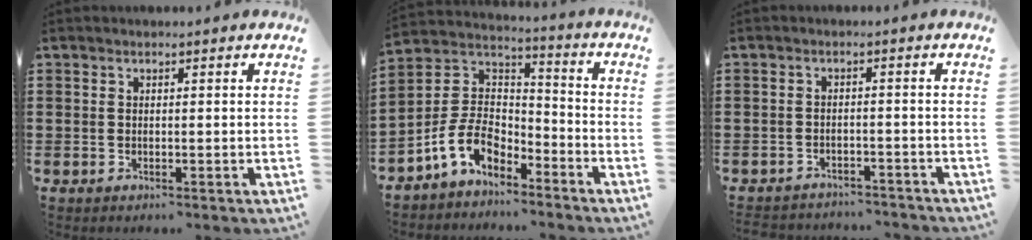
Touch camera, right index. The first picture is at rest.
{"total": 8.5, "force": [-5.1, 5.0, 4.5], "torque": [-0.123, 0.002, -0.105]}
{"total": 2.5, "force": [-2.5, 0.3, 0.0], "torque": [-0.007, 0.000, -0.053]}